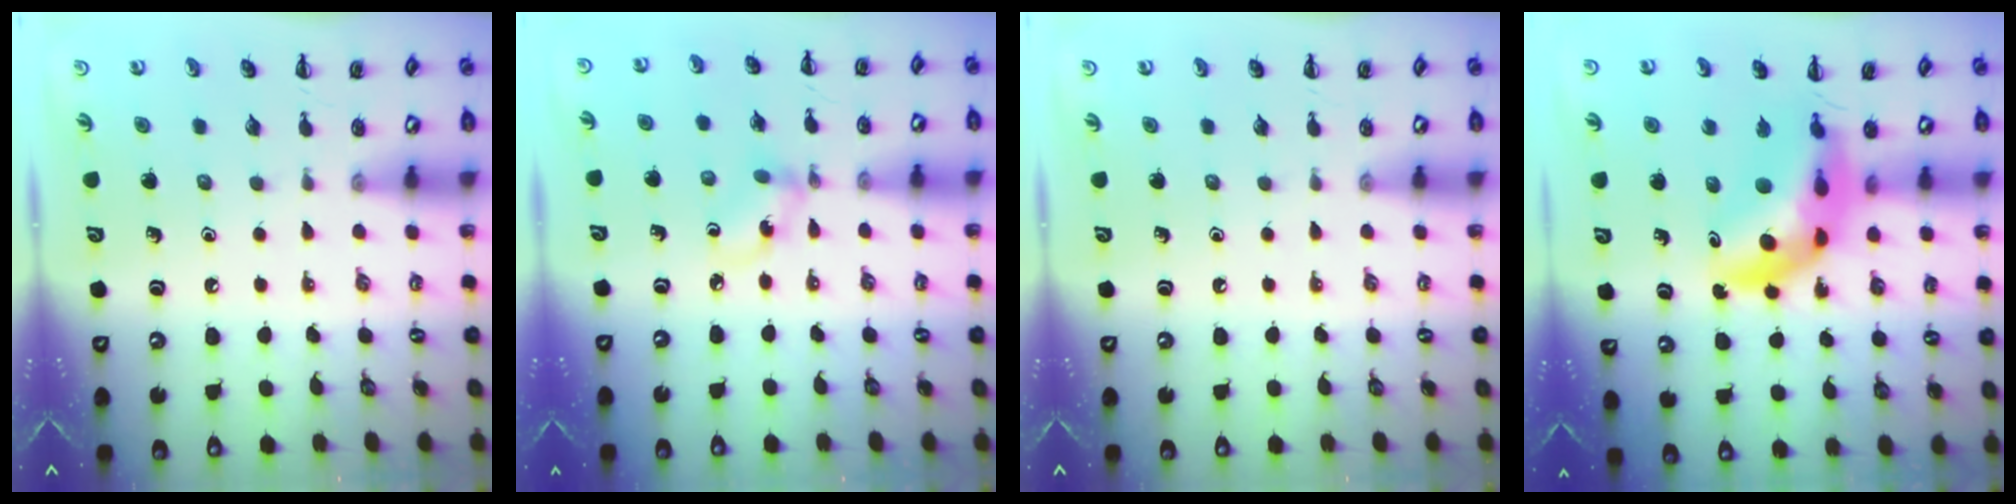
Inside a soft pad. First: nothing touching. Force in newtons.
{"total": 4.0, "press": 3.9, "slide": 0.7}
{"total": 0.0}
{"total": 12.9, "press": 12.3, "slide": 3.8}